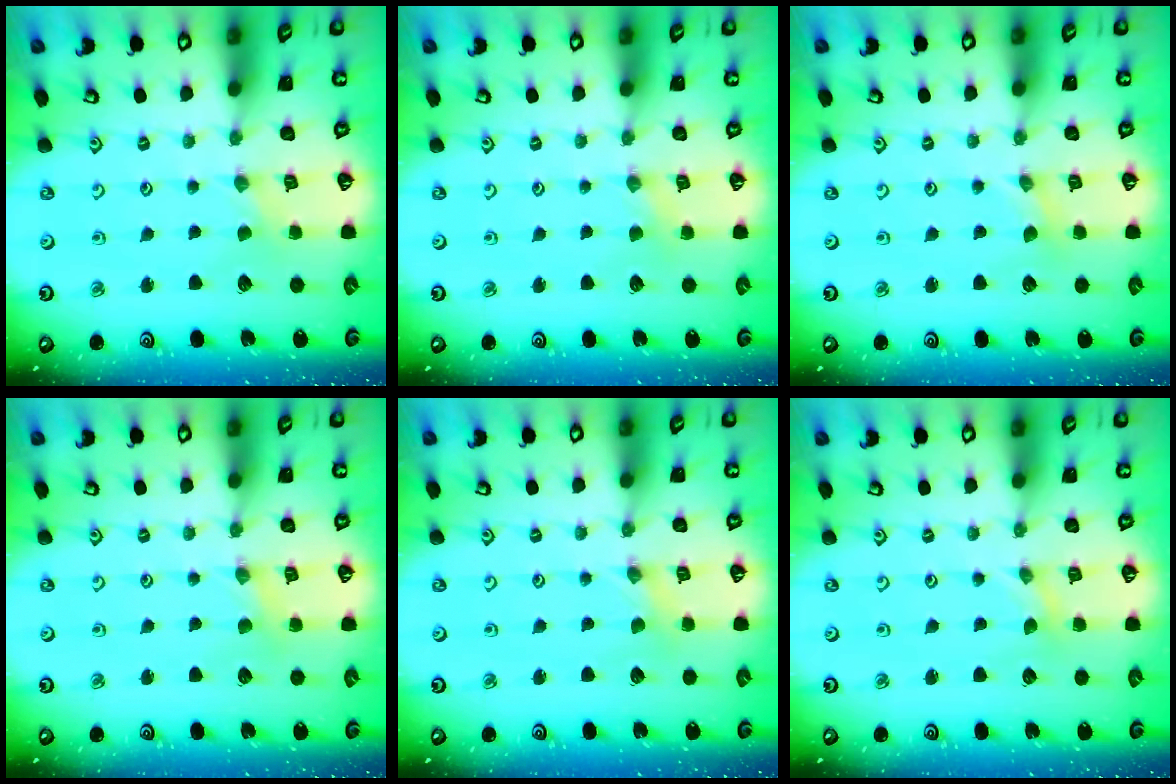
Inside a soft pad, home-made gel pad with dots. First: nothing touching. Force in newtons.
{"total": 2.0, "press": 2.0, "slide": 0.4}
{"total": 0.8, "press": 0.8, "slide": 0.2}
{"total": 1.7, "press": 1.6, "slide": 0.4}
{"total": 0.0}
{"total": 0.0}